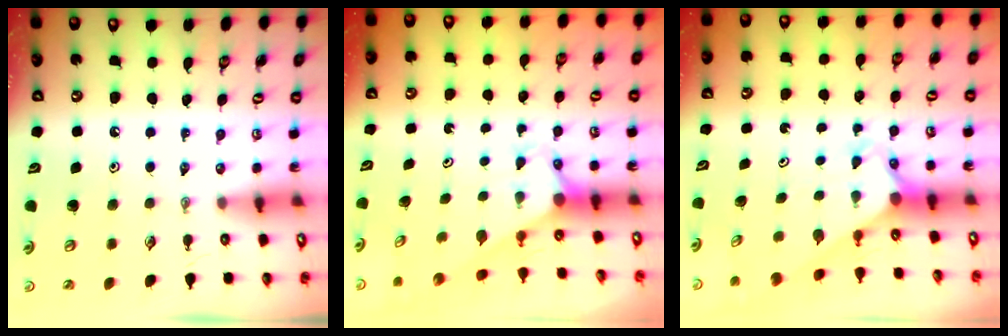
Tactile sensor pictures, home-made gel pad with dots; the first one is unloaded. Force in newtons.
{"total": 2.9, "press": 2.9, "slide": 0.0}
{"total": 2.6, "press": 2.6, "slide": 0.2}